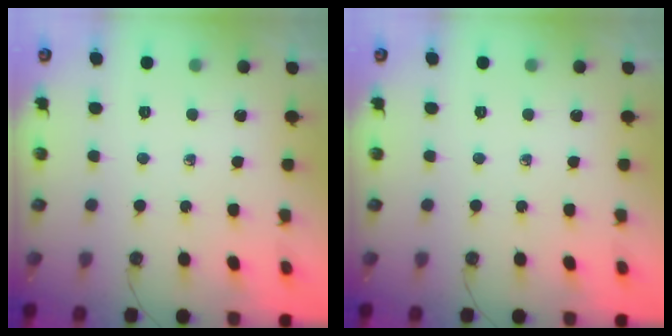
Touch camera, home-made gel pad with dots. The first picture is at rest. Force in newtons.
{"total": 0.0}